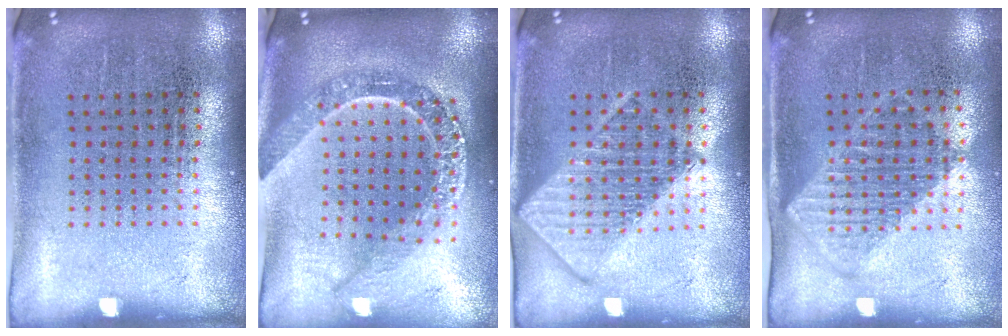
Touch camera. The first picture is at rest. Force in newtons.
{"total": 2.4, "press": 2.0, "slide": 1.3}
{"total": 3.0, "press": 2.9, "slide": 0.5}
{"total": 1.2, "press": 1.1, "slide": 0.5}